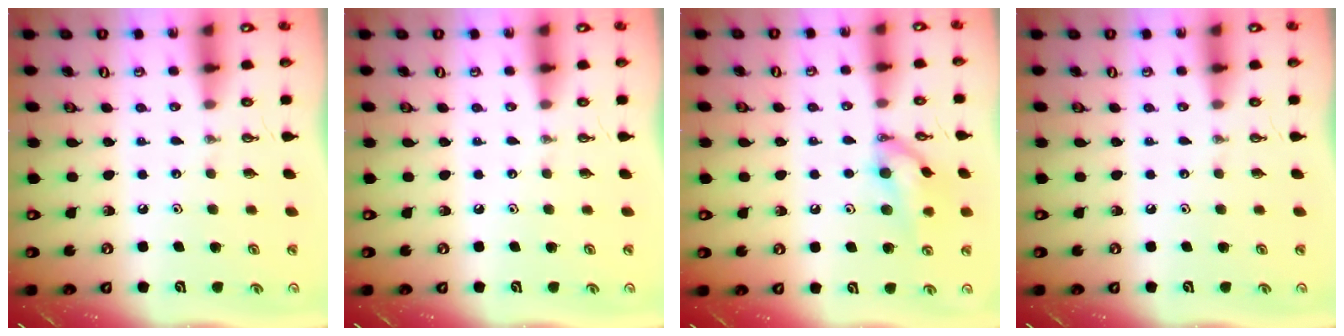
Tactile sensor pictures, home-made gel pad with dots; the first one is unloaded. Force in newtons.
{"total": 0.0}
{"total": 12.6, "press": 12.4, "slide": 1.8}
{"total": 0.0}